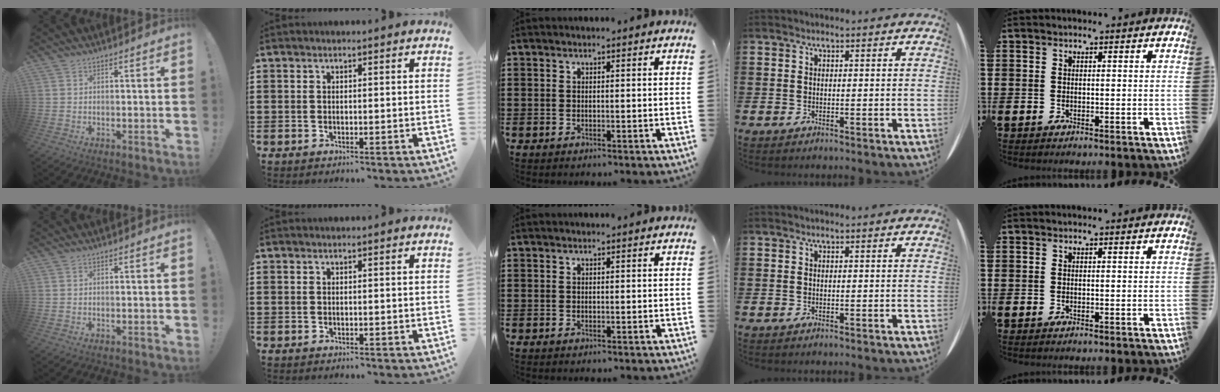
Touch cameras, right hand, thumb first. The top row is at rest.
{}